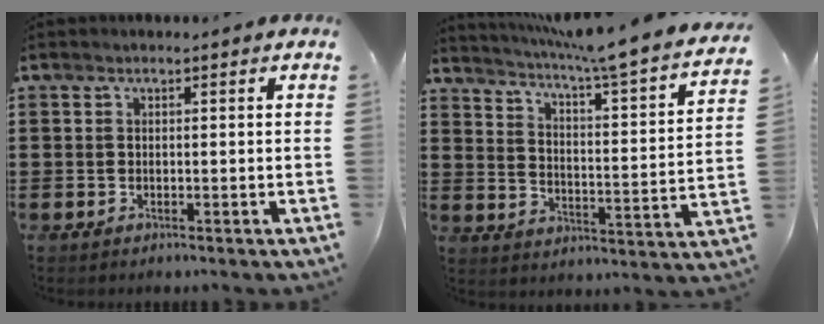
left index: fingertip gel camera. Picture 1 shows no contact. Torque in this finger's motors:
{"motor_torque": [0.27, -0.16, 0.57, 0.11]}